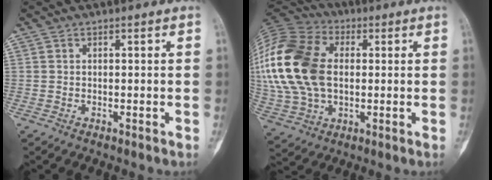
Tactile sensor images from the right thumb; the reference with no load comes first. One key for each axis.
{"total": 25.1, "fx": 2.0, "fy": 16.7, "fz": 18.6, "tx": -0.417, "ty": 0.009, "tz": 0.037}